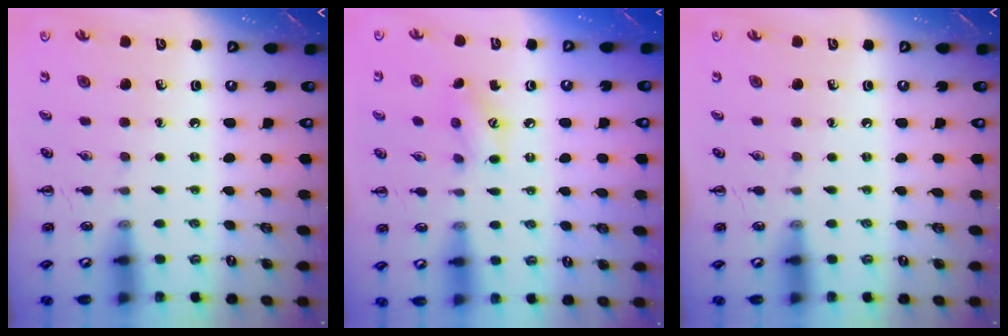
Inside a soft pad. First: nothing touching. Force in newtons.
{"total": 7.2, "press": 7.2, "slide": 0.7}
{"total": 0.0}